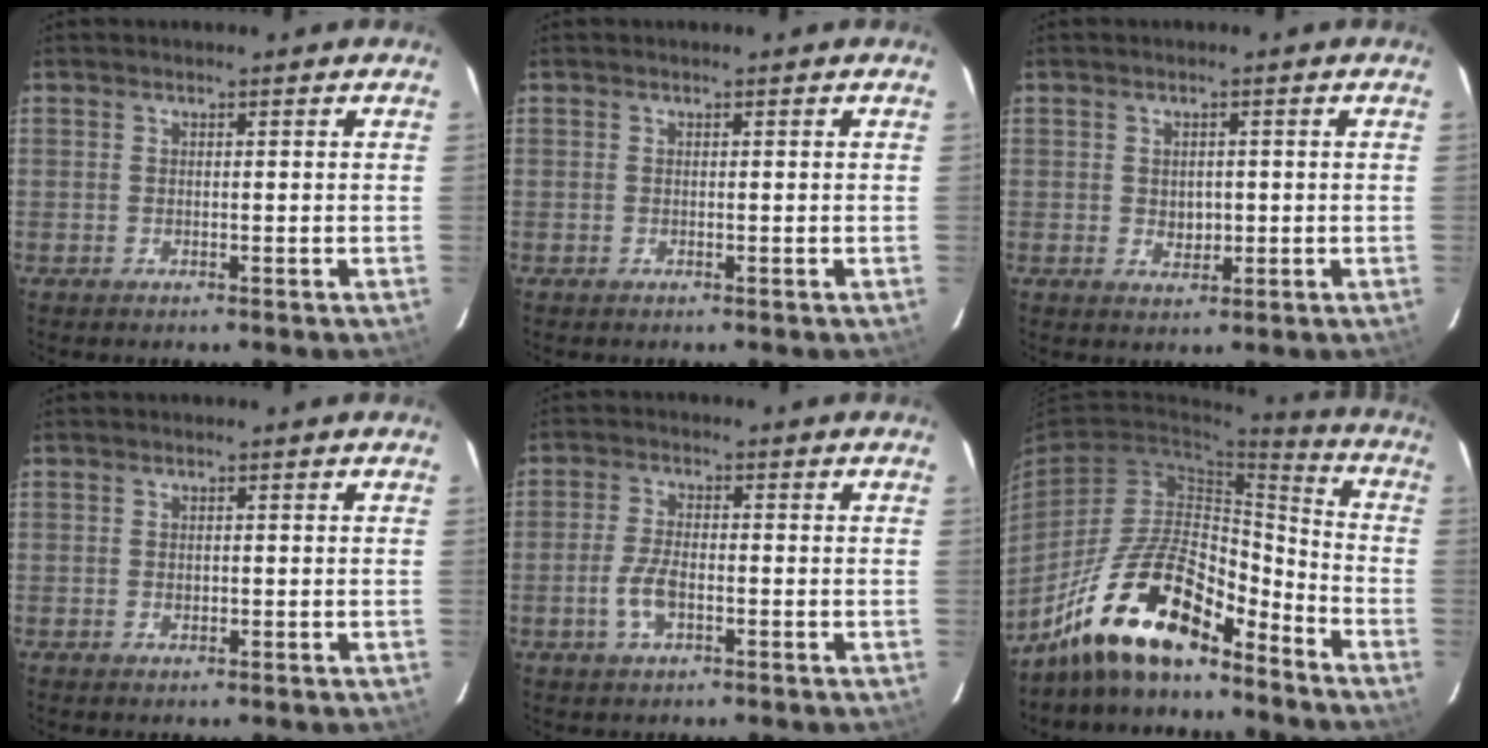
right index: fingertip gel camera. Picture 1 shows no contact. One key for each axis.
{"total": 0.0}
{"total": 2.8, "fx": -0.1, "fy": 2.4, "fz": 1.5, "tx": -0.022, "ty": -0.001, "tz": 0.003}
{"total": 0.9, "fx": -0.1, "fy": 0.8, "fz": 0.4, "tx": -0.006, "ty": 0.000, "tz": 0.001}
{"total": 5.2, "fx": -1.9, "fy": 2.3, "fz": 4.2, "tx": -0.095, "ty": -0.001, "tz": -0.036}
{"total": 16.7, "fx": -13.0, "fy": 5.3, "fz": 9.0, "tx": -0.174, "ty": 0.016, "tz": -0.231}